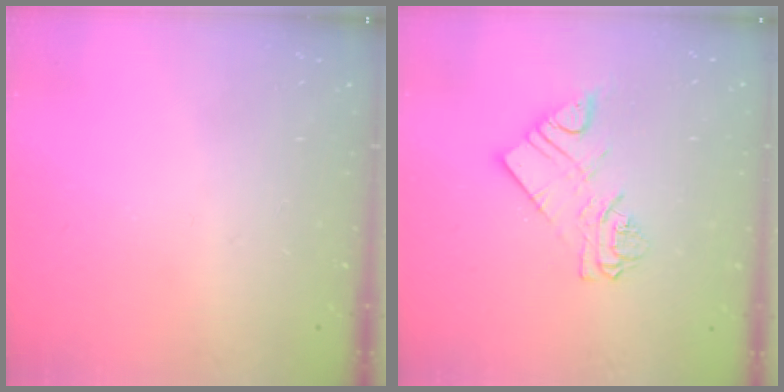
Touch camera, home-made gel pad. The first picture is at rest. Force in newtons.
{"total": 8.9, "press": 8.9, "slide": 0.7}